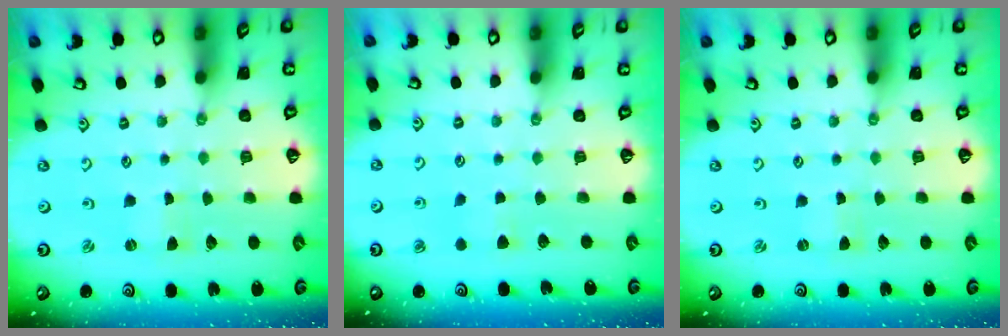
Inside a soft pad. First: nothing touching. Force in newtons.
{"total": 3.7, "press": 3.6, "slide": 0.6}
{"total": 0.0}